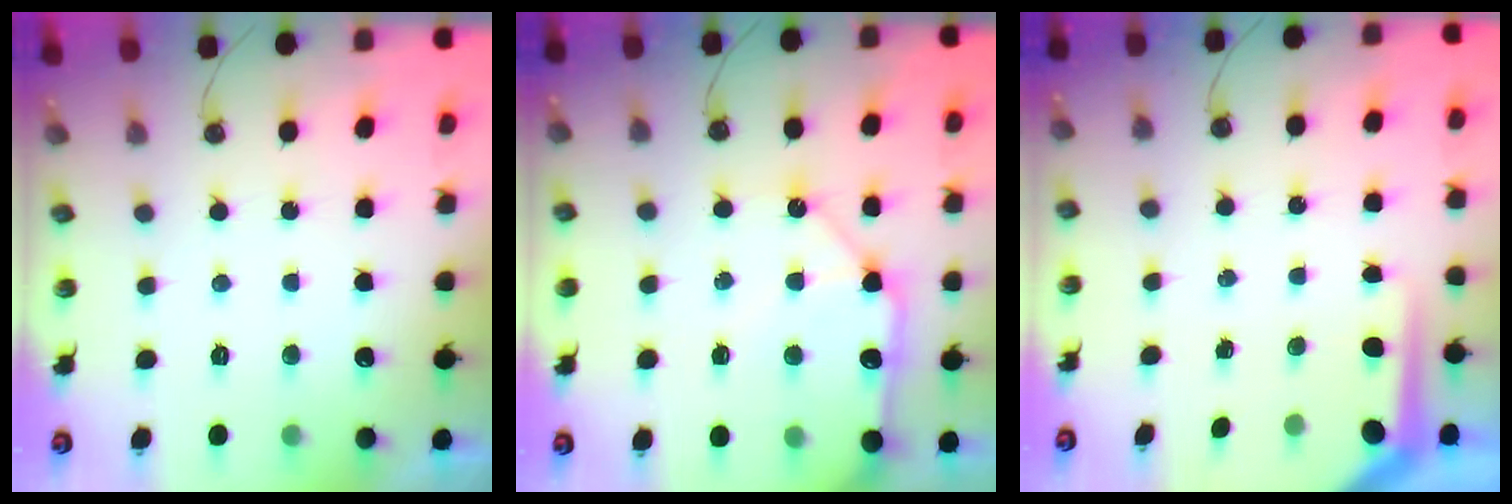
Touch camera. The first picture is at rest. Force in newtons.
{"total": 14.5, "press": 14.4, "slide": 2.1}
{"total": 5.2, "press": 5.2, "slide": 0.4}